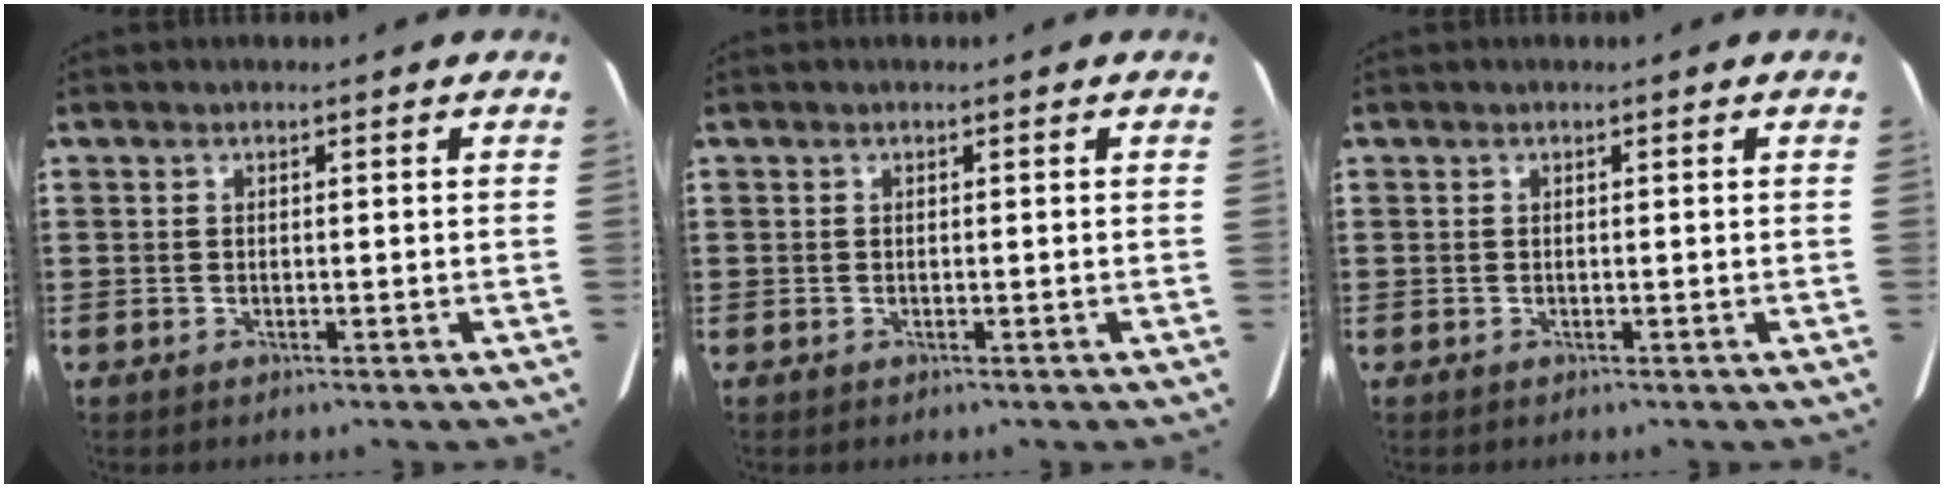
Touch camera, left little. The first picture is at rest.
{"total": 0.0}
{"total": 0.0}